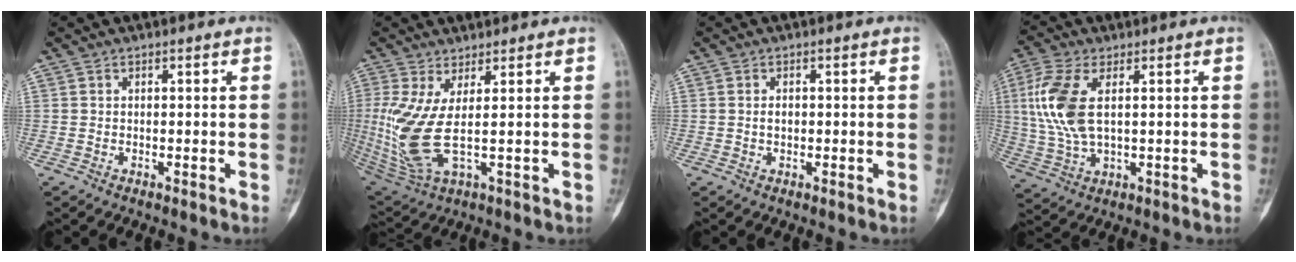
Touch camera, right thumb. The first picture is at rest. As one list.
[{"total": 10.3, "force": [1.2, 2.6, 9.9], "torque": [-0.257, -0.019, 0.032]}, {"total": 1.2, "force": [0.0, 0.8, 0.9], "torque": [-0.009, 0.002, 0.000]}, {"total": 11.3, "force": [2.3, 5.4, 9.7], "torque": [-0.230, -0.001, 0.050]}]